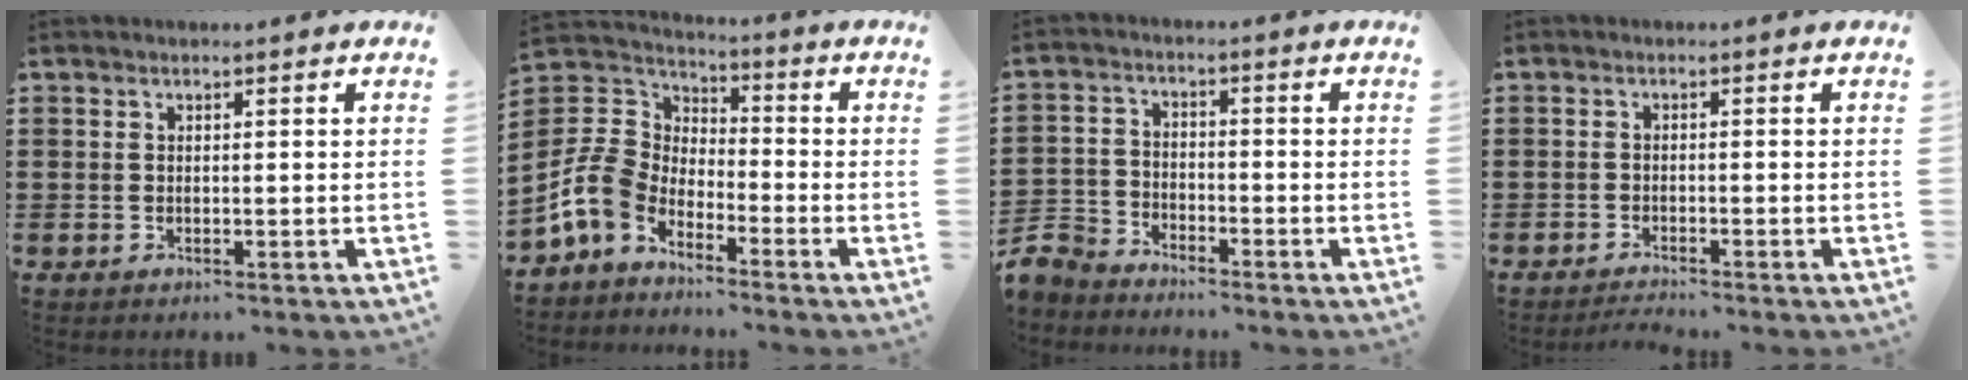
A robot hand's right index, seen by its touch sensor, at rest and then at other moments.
{"total": 7.8, "force": [-4.3, 5.5, 3.4], "torque": [-0.124, 0.000, -0.096]}
{"total": 5.2, "force": [-5.0, 1.3, 0.6], "torque": [-0.038, -0.002, -0.109]}
{"total": 1.8, "force": [-1.8, -0.2, 0.1], "torque": [-0.003, 0.000, -0.036]}